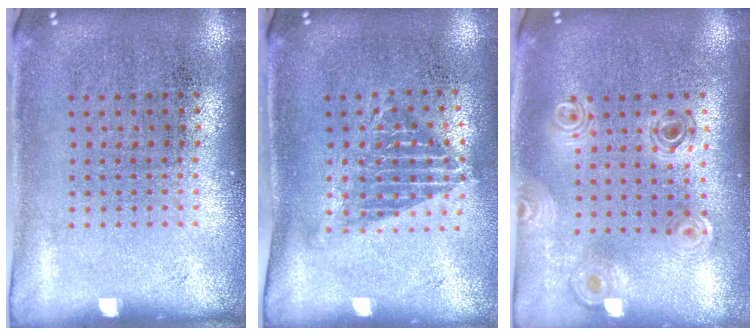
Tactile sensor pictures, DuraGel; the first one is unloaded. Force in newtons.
{"total": 1.3, "press": 1.0, "slide": 0.9}
{"total": 0.8, "press": 0.8, "slide": 0.1}